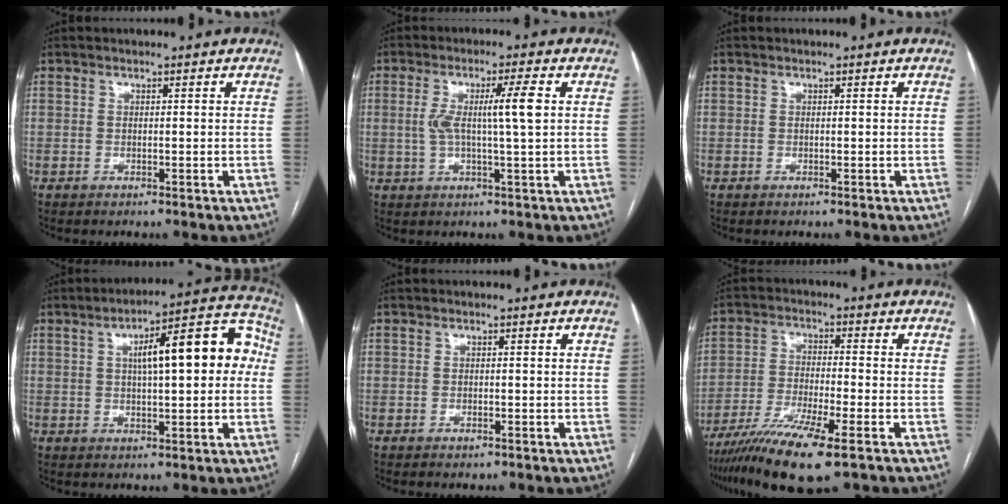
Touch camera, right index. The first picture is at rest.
{"total": 6.6, "force": [0.9, -0.3, 6.5], "torque": [-0.120, 0.010, 0.019]}
{"total": 0.0}
{"total": 14.1, "force": [2.1, 3.6, 13.4], "torque": [-0.181, 0.050, 0.030]}
{"total": 0.6, "force": [-0.4, 0.2, 0.4], "torque": [-0.008, -0.001, -0.001]}
{"total": 12.1, "force": [-7.7, 0.7, 9.3], "torque": [-0.175, -0.027, -0.133]}